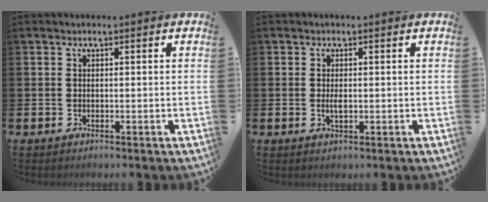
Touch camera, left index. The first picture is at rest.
{"total": 1.5, "force": [0.1, 0.6, 1.4], "torque": [-0.023, 0.000, -0.002]}